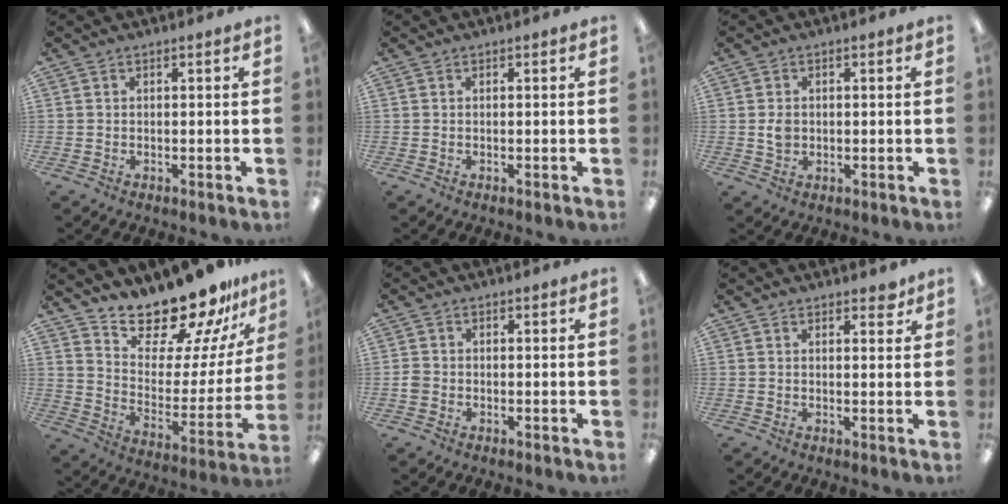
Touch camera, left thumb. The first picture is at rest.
{"total": 0.0}
{"total": 2.9, "force": [0.1, 2.4, 1.7], "torque": [-0.026, 0.002, -0.001]}
{"total": 19.4, "force": [17.9, 4.8, 5.8], "torque": [-0.096, -0.156, 0.309]}
{"total": 1.7, "force": [-0.6, 1.5, 0.6], "torque": [-0.009, 0.004, -0.013]}
{"total": 2.2, "force": [1.8, 1.0, 0.8], "torque": [-0.002, -0.006, 0.030]}